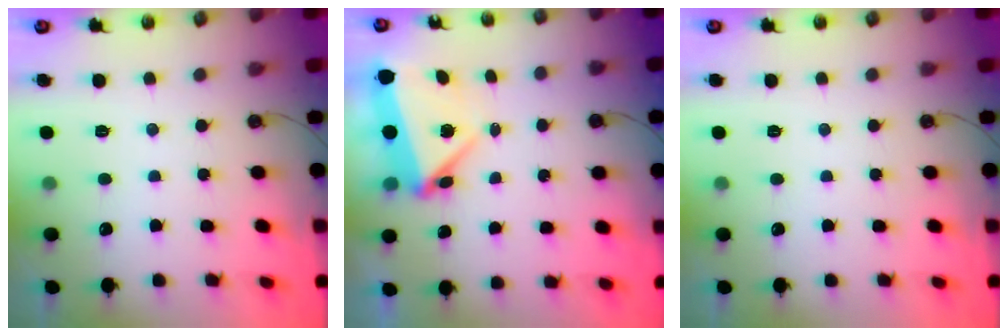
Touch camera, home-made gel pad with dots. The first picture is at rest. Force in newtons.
{"total": 6.5, "press": 6.3, "slide": 1.5}
{"total": 0.0}